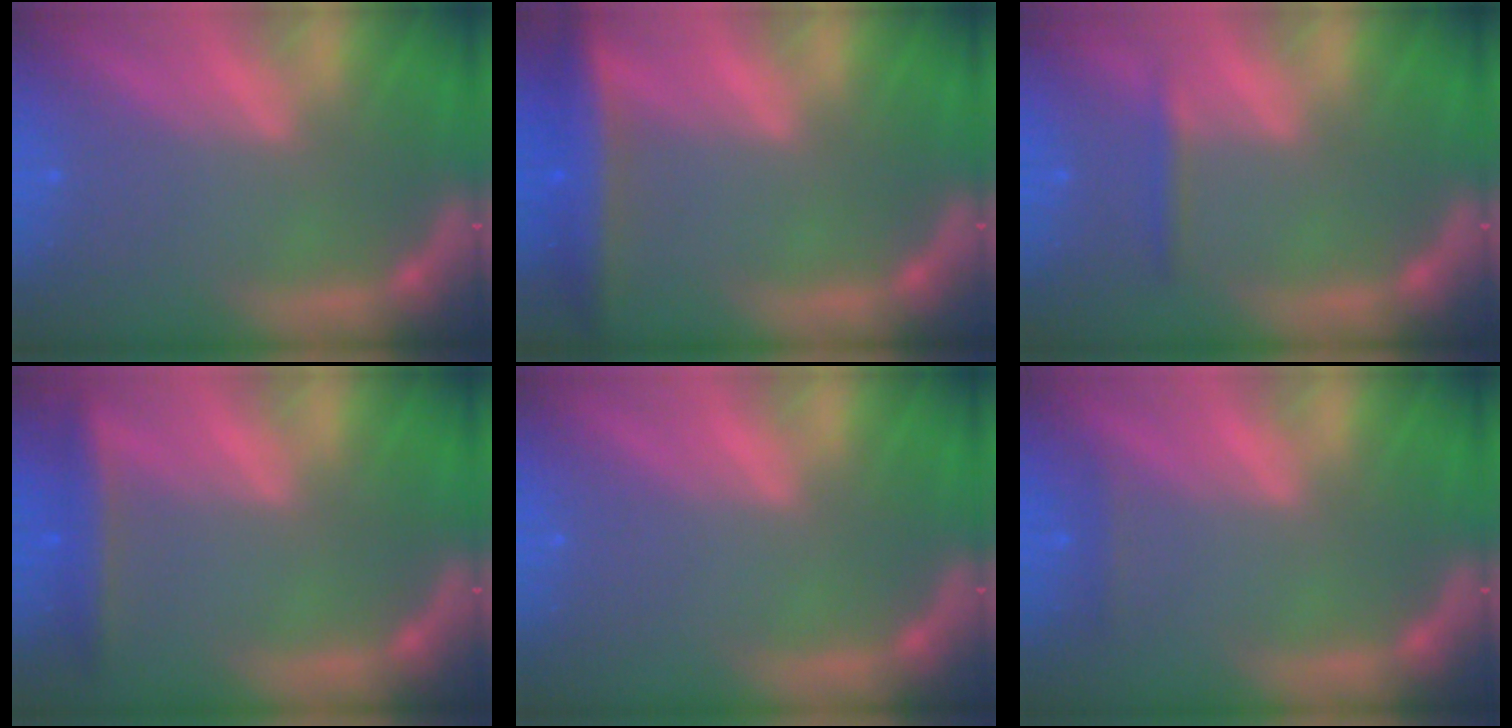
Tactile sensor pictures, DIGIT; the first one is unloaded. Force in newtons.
{"total": 5.0}
{"total": 1.4}
{"total": 2.9}
{"total": 0.0}
{"total": 0.9}